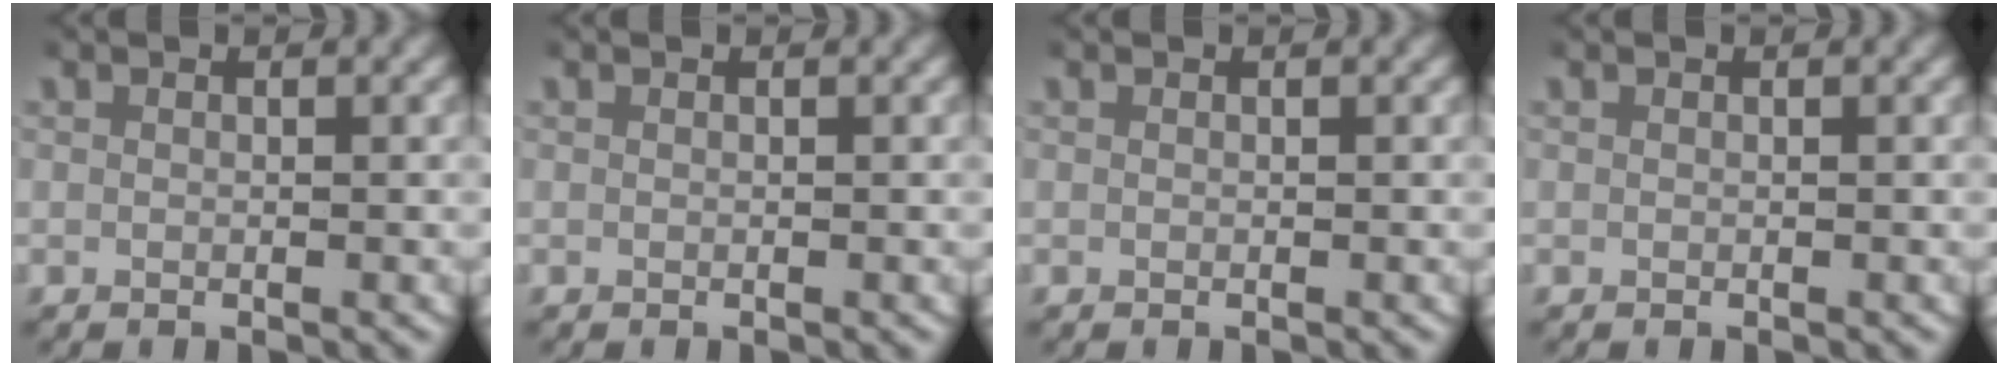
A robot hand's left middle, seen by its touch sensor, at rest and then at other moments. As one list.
[{"total": 0.0}, {"total": 0.0}, {"total": 0.0}]